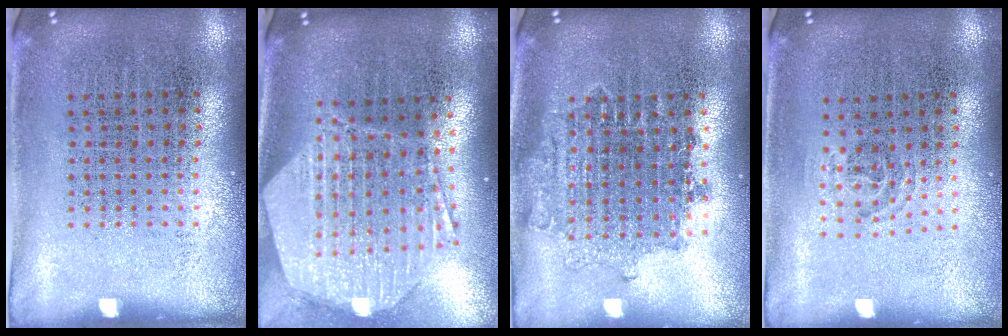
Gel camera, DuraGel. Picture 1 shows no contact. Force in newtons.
{"total": 3.0, "press": 2.4, "slide": 1.9}
{"total": 1.6, "press": 1.3, "slide": 0.9}
{"total": 0.8, "press": 0.5, "slide": 0.7}